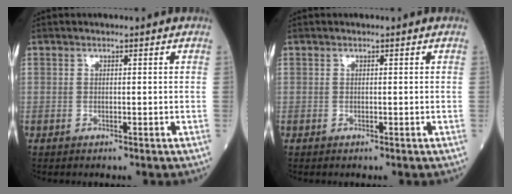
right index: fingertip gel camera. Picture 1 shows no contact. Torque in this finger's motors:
{"motor_torque": [0.00, 0.00, 0.00, -0.01]}